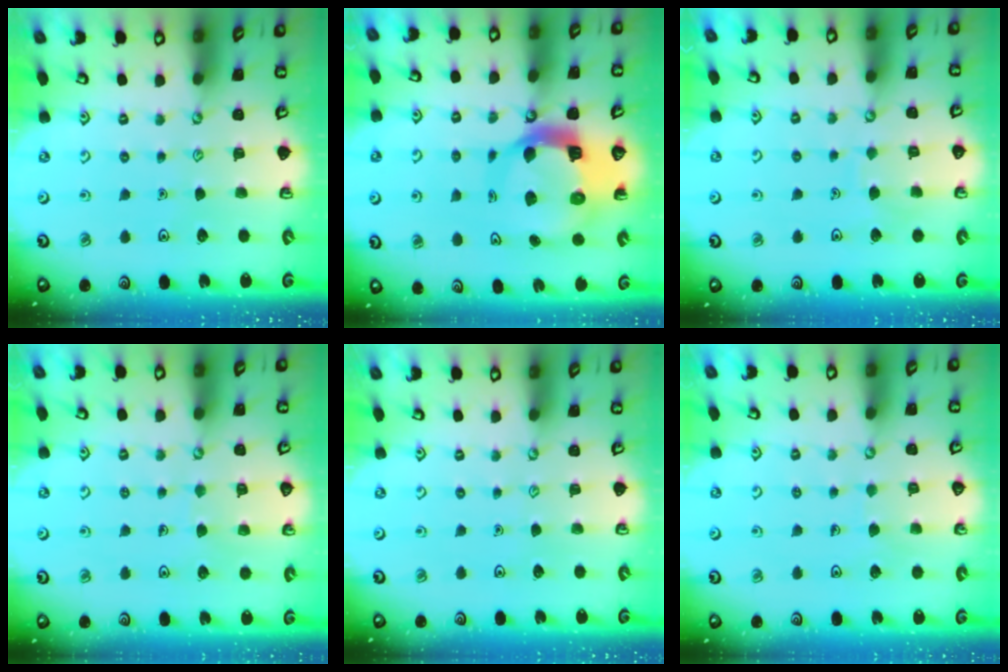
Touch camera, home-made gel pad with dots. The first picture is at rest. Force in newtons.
{"total": 11.2, "press": 11.1, "slide": 1.7}
{"total": 4.5, "press": 4.5, "slide": 0.6}
{"total": 4.7, "press": 4.7, "slide": 0.3}
{"total": 0.0}
{"total": 4.3, "press": 4.2, "slide": 0.3}